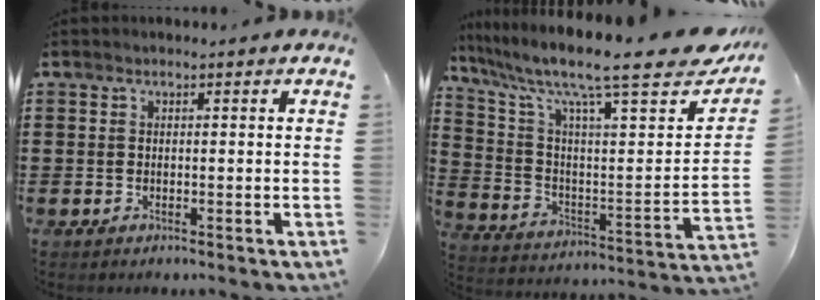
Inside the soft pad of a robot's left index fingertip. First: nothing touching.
{"total": 13.2, "force": [10.0, 1.6, 8.5], "torque": [-0.176, -0.068, 0.153]}